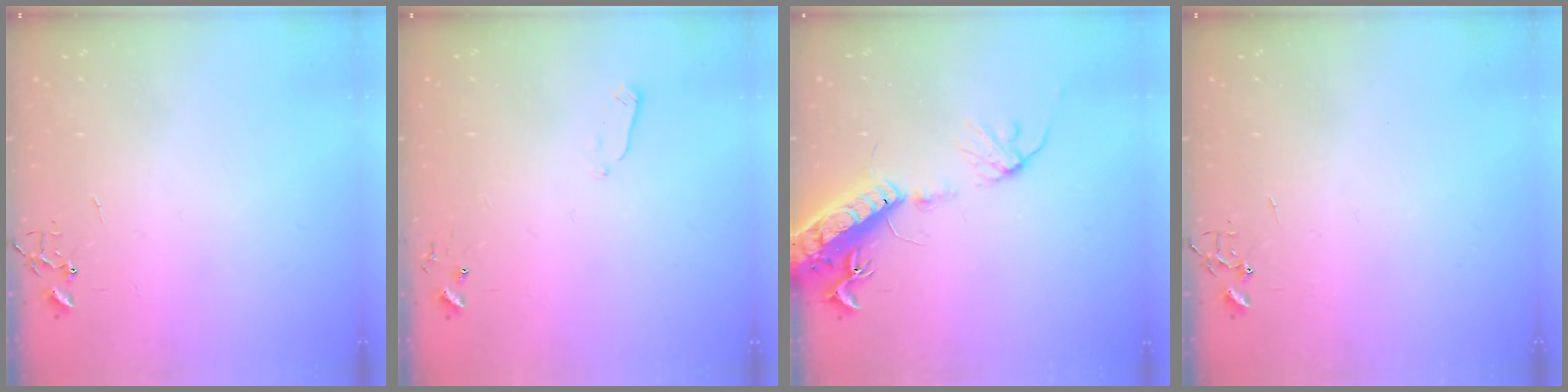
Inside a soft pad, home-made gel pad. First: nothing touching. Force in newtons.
{"total": 3.5, "press": 3.4, "slide": 1.0}
{"total": 16.6, "press": 16.2, "slide": 3.8}
{"total": 0.0}